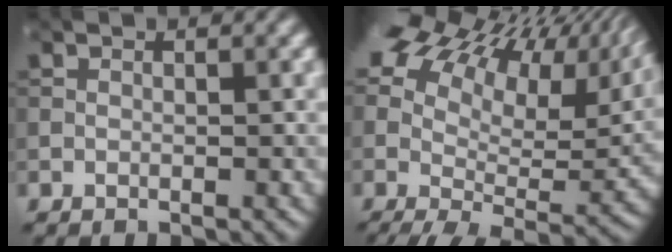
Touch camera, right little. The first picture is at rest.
{"total": 17.9, "force": [8.2, 9.1, 13.1], "torque": [-0.221, 0.037, 0.135]}